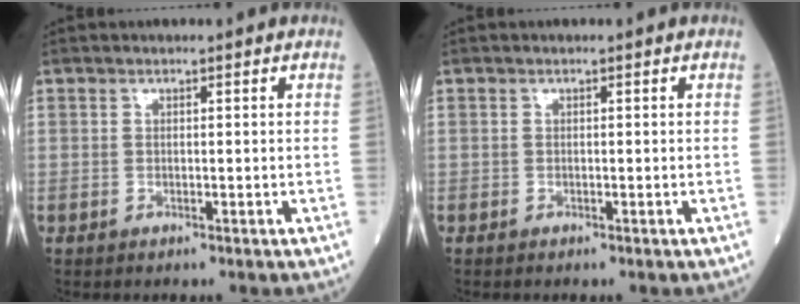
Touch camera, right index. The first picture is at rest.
{"total": 0.0}